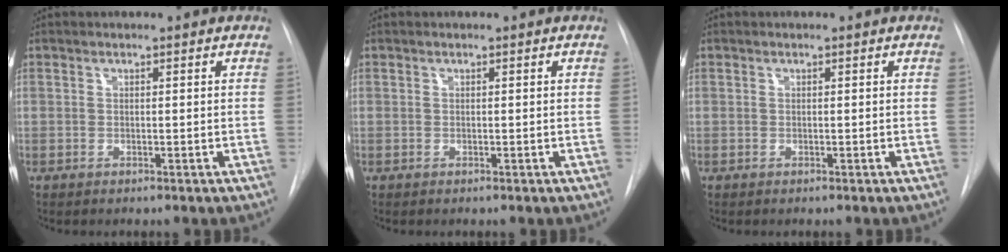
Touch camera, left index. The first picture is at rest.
{"total": 0.0}
{"total": 0.0}